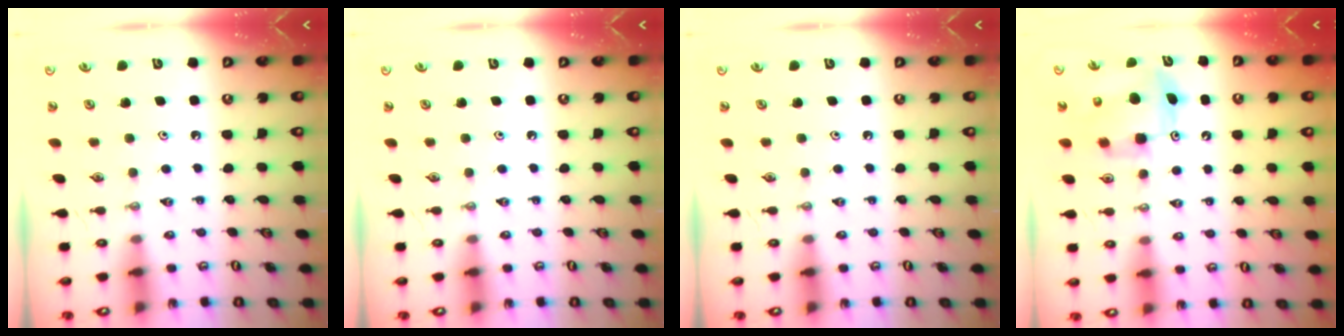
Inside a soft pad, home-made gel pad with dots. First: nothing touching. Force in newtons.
{"total": 0.0}
{"total": 0.0}
{"total": 7.9, "press": 7.9, "slide": 0.2}